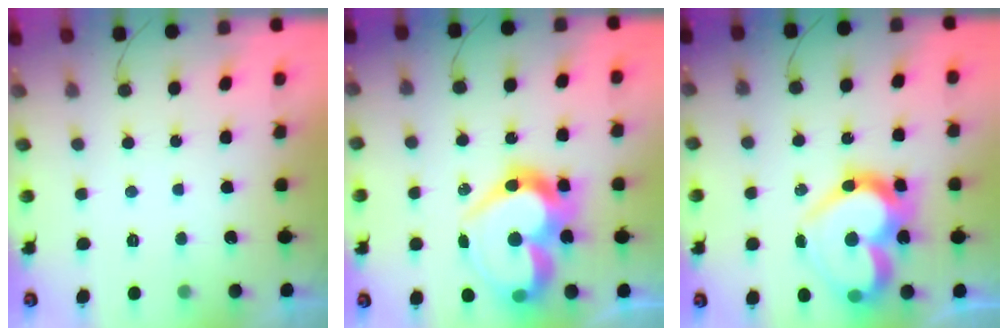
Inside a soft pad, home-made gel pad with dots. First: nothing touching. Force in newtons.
{"total": 21.6, "press": 21.5, "slide": 2.4}
{"total": 21.4, "press": 21.3, "slide": 2.6}